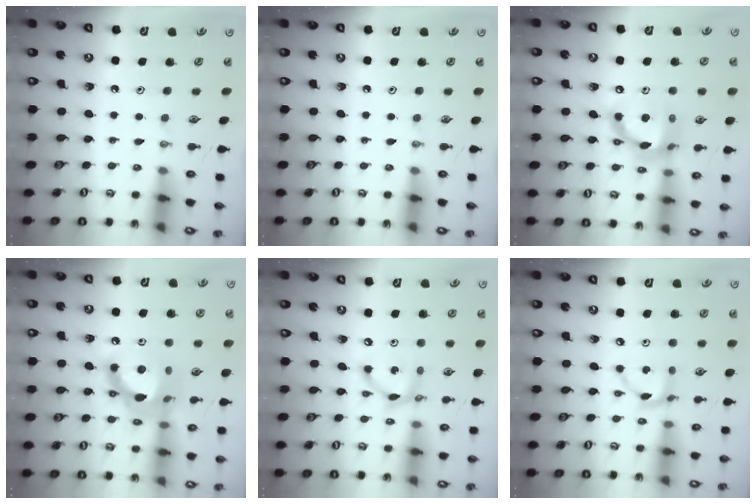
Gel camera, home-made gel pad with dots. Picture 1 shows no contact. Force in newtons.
{"total": 0.0}
{"total": 13.7, "press": 13.7, "slide": 1.0}
{"total": 15.1, "press": 15.1, "slide": 1.2}
{"total": 9.3, "press": 9.3, "slide": 0.5}
{"total": 6.6, "press": 6.6, "slide": 0.3}